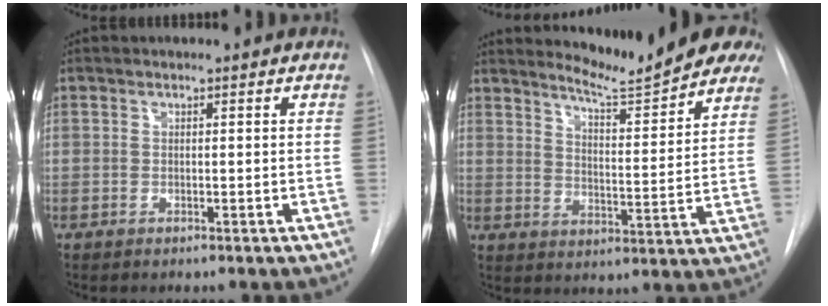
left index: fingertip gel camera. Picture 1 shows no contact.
{"total": 13.3, "force": [12.1, 1.0, 5.5], "torque": [-0.074, -0.037, 0.155]}